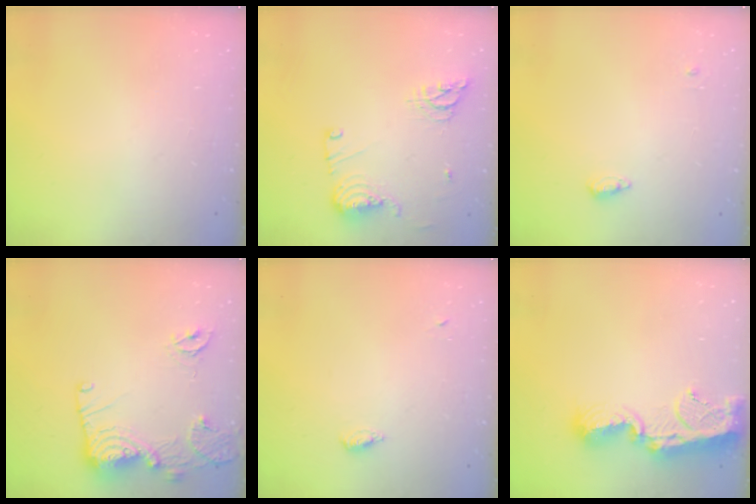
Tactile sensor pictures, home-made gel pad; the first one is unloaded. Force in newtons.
{"total": 12.4, "press": 12.2, "slide": 2.3}
{"total": 4.2, "press": 4.1, "slide": 0.8}
{"total": 14.3, "press": 14.2, "slide": 1.4}
{"total": 3.1, "press": 3.0, "slide": 0.7}
{"total": 12.6, "press": 12.5, "slide": 1.0}